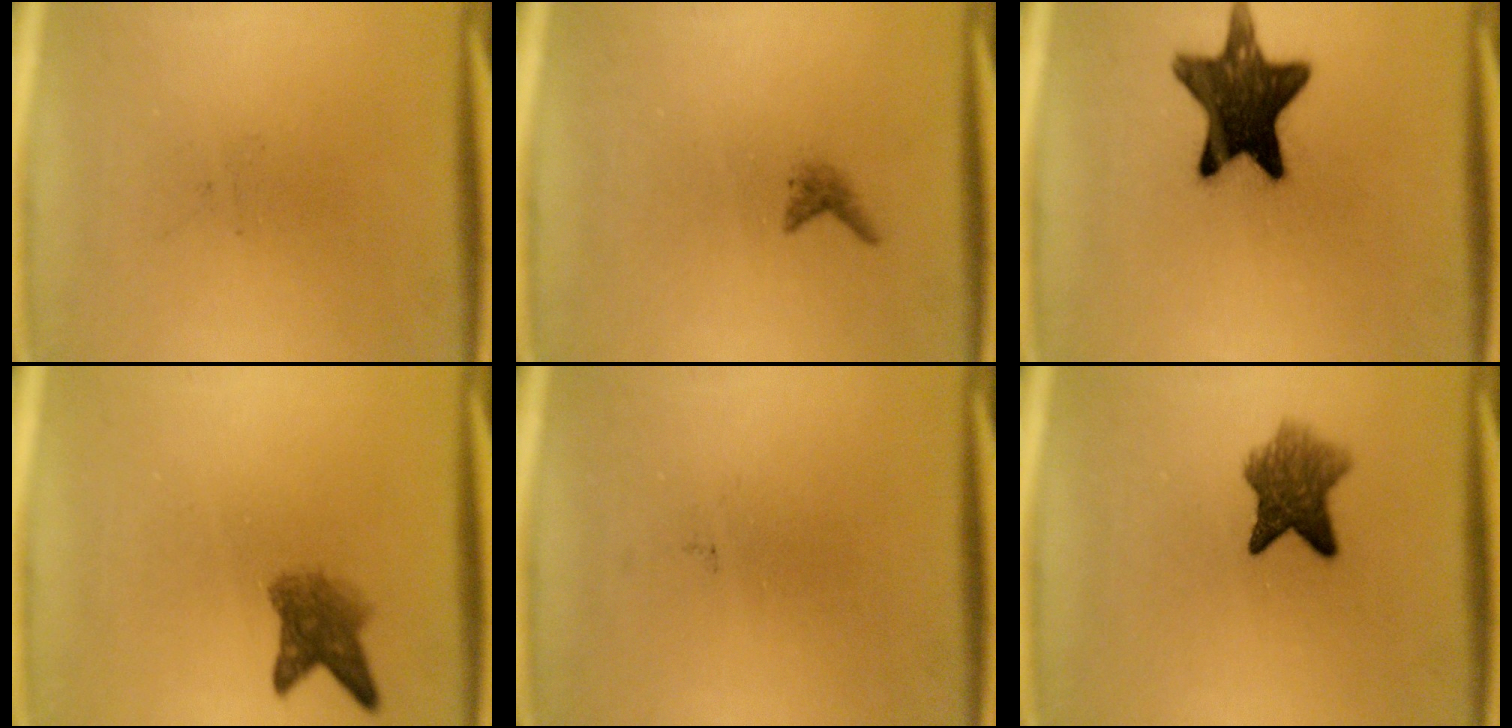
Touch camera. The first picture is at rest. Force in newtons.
{"total": 1.0}
{"total": 15.1}
{"total": 4.2}
{"total": 0.0}
{"total": 6.4}